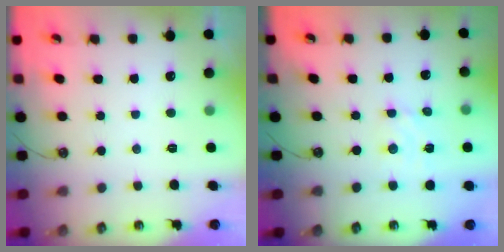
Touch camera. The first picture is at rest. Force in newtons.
{"total": 2.5, "press": 2.5, "slide": 0.3}